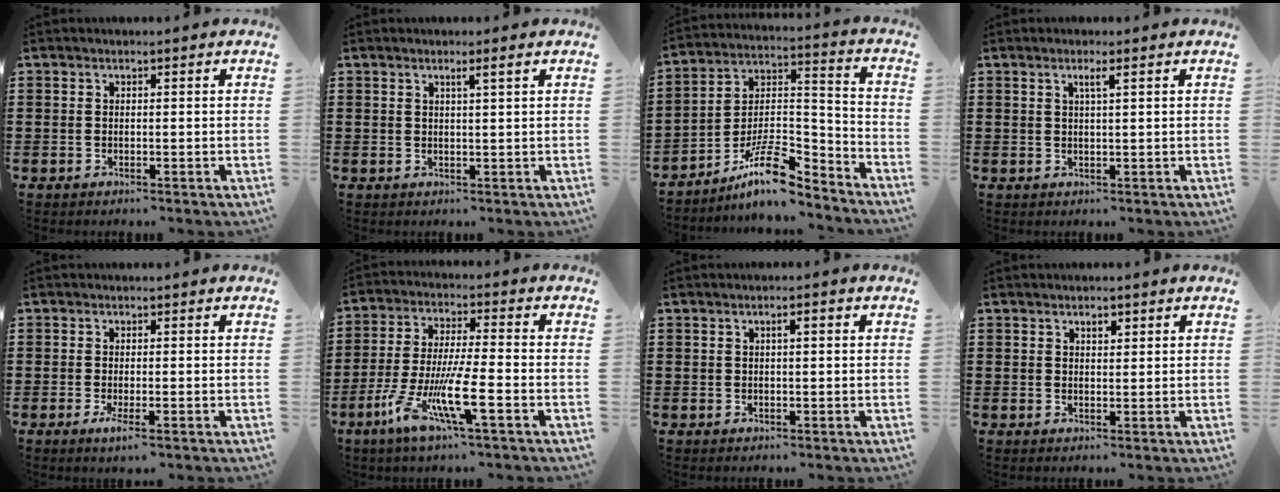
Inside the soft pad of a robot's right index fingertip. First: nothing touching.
{"total": 1.5, "force": [0.8, -0.2, 1.3], "torque": [-0.025, -0.002, 0.012]}
{"total": 11.4, "force": [-8.4, 3.6, 6.7], "torque": [-0.118, 0.024, -0.159]}
{"total": 1.7, "force": [0.7, 0.0, 1.5], "torque": [-0.030, 0.001, 0.011]}
{"total": 2.2, "force": [-1.0, 0.2, 1.9], "torque": [-0.048, -0.014, -0.021]}
{"total": 11.4, "force": [-5.1, 1.5, 10.1], "torque": [-0.215, -0.012, -0.098]}
{"total": 1.6, "force": [0.4, 0.3, 1.5], "torque": [-0.030, 0.003, 0.005]}
{"total": 1.4, "force": [0.8, 0.7, 0.8], "torque": [-0.011, 0.000, 0.013]}